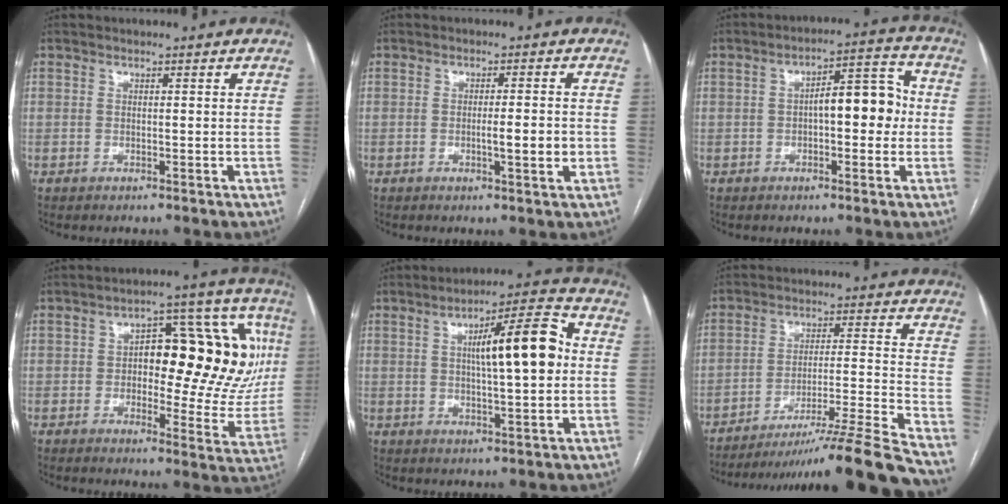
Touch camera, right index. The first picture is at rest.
{"total": 4.1, "force": [-0.8, 0.3, 4.0], "torque": [-0.064, -0.004, -0.011]}
{"total": 8.4, "force": [-0.2, 2.9, 7.8], "torque": [-0.110, 0.033, -0.003]}
{"total": 20.2, "force": [3.3, 8.2, 18.2], "torque": [-0.225, 0.037, 0.046]}
{"total": 12.3, "force": [1.7, 2.0, 12.0], "torque": [-0.183, 0.026, 0.023]}
{"total": 20.4, "force": [-17.9, -3.9, 9.1], "torque": [-0.108, -0.016, -0.276]}